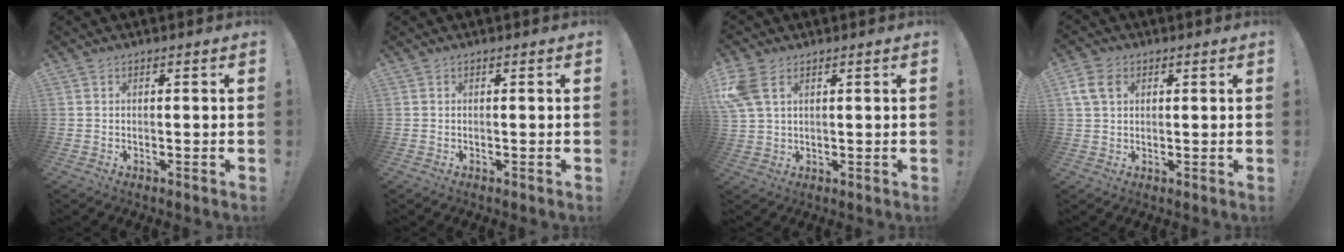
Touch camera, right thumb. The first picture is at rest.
{"total": 0.0}
{"total": 7.7, "force": [3.5, 4.5, 5.2], "torque": [-0.115, -0.008, 0.070]}
{"total": 7.5, "force": [2.5, 5.4, 4.6], "torque": [-0.090, 0.002, 0.050]}